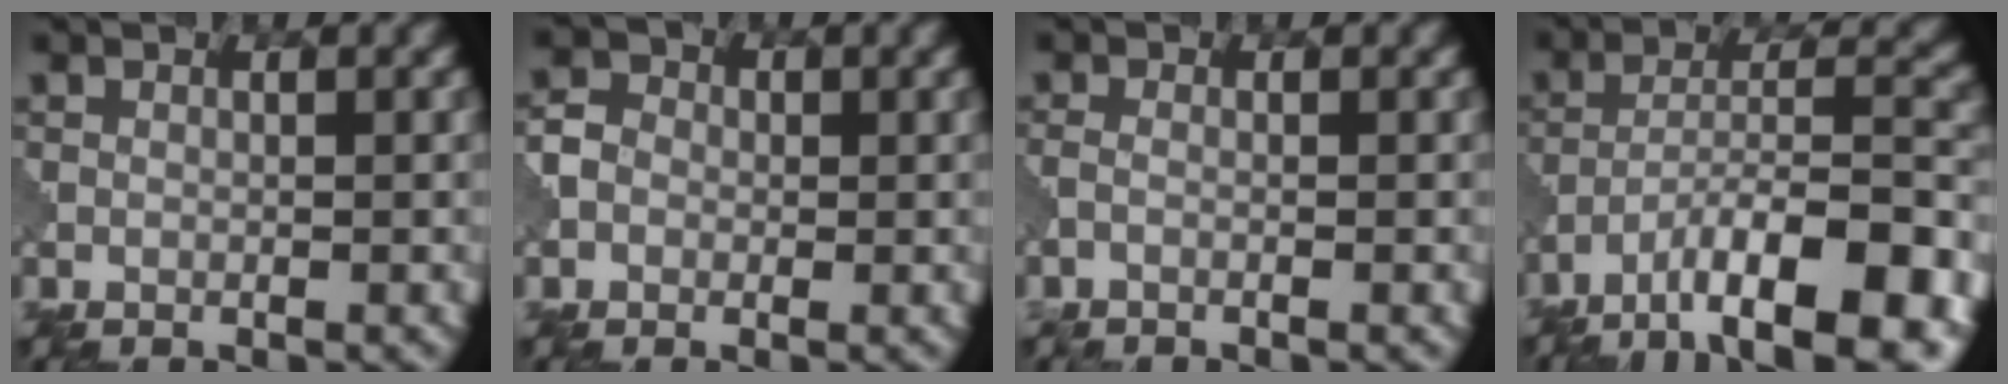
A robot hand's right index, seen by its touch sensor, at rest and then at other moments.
{"total": 1.7, "force": [-0.5, 1.6, 0.0], "torque": [-0.010, -0.001, -0.009]}
{"total": 1.3, "force": [-0.4, 0.8, 0.9], "torque": [-0.001, 0.001, -0.027]}
{"total": 11.3, "force": [-7.7, 2.5, 7.8], "torque": [-0.125, 0.014, -0.125]}